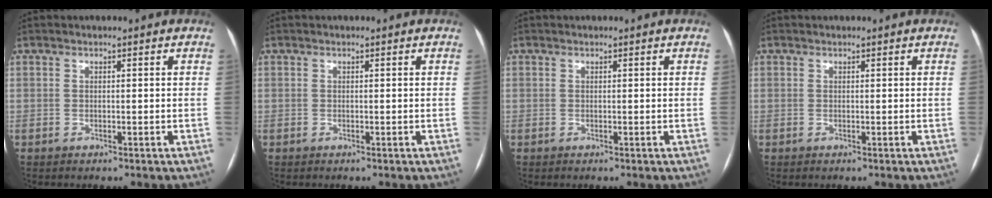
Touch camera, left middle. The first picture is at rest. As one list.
[{"total": 0.0}, {"total": 0.0}, {"total": 0.0}]